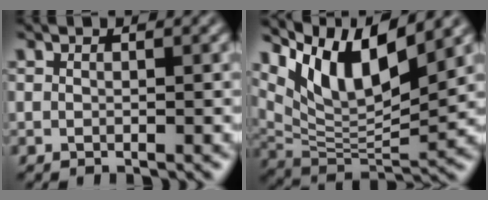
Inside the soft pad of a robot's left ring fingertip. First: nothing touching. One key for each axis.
{"total": 9.3, "fx": 5.3, "fy": 3.3, "fz": 6.9, "tx": -0.127, "ty": 0.002, "tz": 0.107}